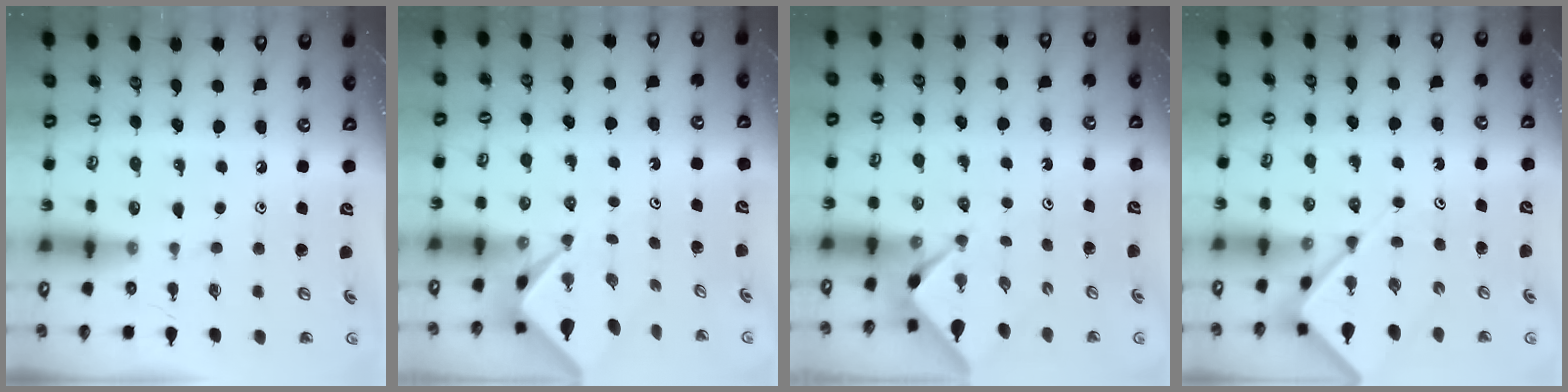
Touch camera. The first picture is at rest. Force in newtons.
{"total": 2.3, "press": 2.3, "slide": 0.3}
{"total": 2.3, "press": 2.2, "slide": 0.3}
{"total": 5.5, "press": 5.4, "slide": 0.7}